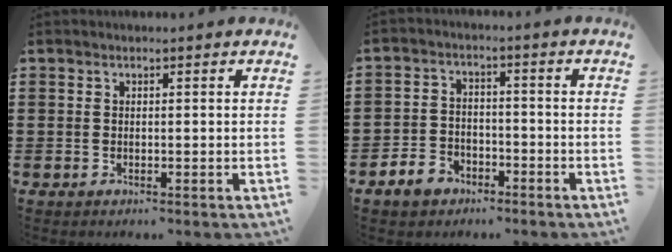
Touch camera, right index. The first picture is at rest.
{"total": 4.0, "force": [-3.1, 2.4, 1.1], "torque": [-0.036, 0.010, -0.064]}